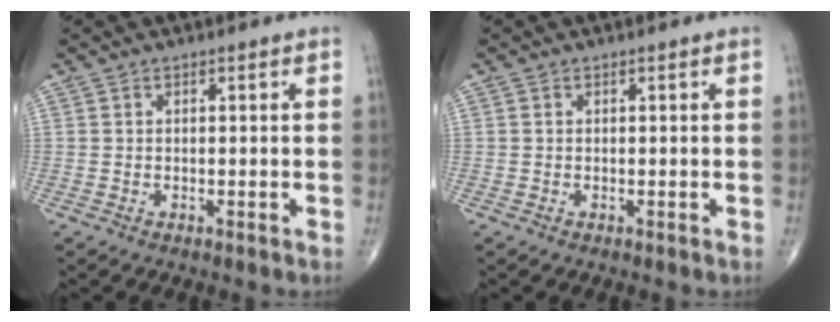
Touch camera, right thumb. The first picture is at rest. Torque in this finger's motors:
{"motor_torque": [-0.32, -0.06, -0.12, -0.11, 0.02]}